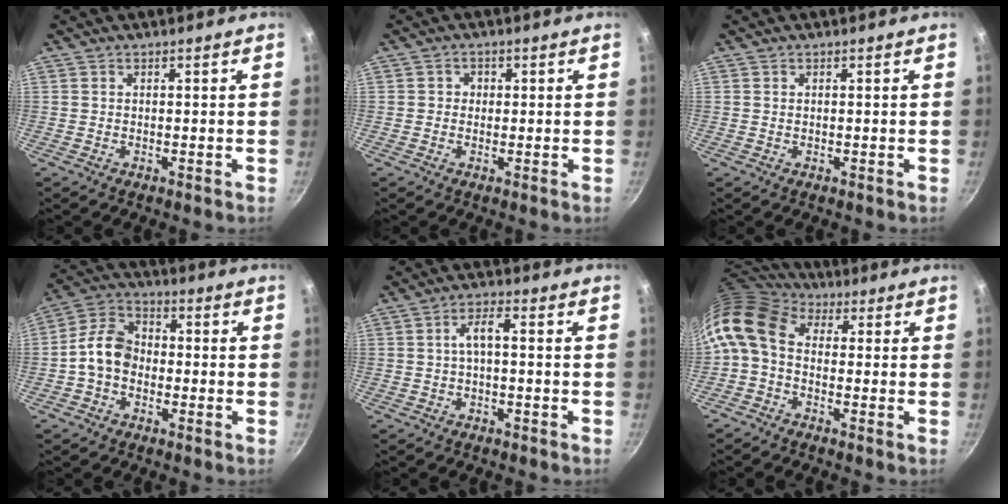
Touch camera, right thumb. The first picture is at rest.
{"total": 1.8, "force": [0.0, 1.7, 0.5], "torque": [0.003, -0.001, -0.004]}
{"total": 0.0}
{"total": 9.0, "force": [-1.5, 6.7, 5.8], "torque": [-0.085, 0.030, -0.049]}
{"total": 3.8, "force": [-0.4, 1.3, 3.5], "torque": [-0.076, 0.023, -0.009]}
{"total": 10.7, "force": [0.2, 7.5, 7.6], "torque": [-0.154, 0.029, -0.016]}